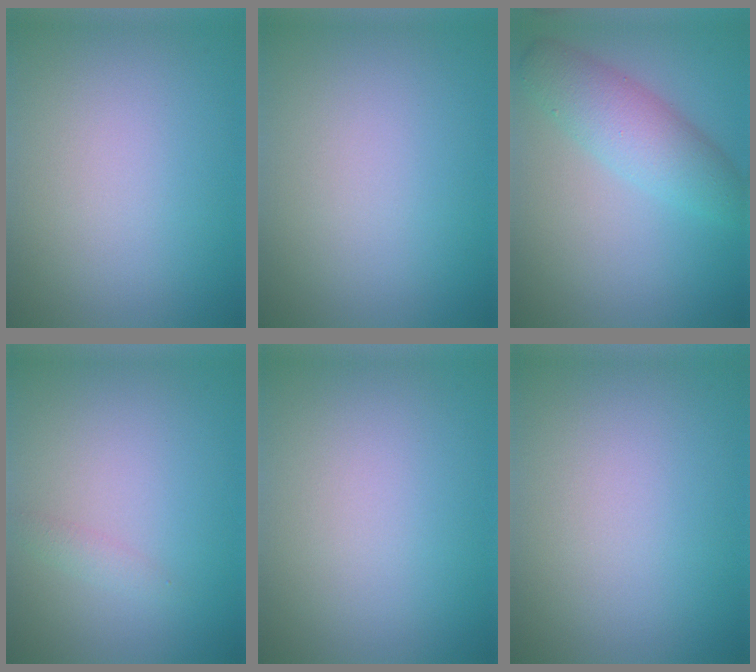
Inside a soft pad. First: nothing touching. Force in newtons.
{"total": 0.0}
{"total": 4.6, "press": 4.6, "slide": 0.1}
{"total": 0.9, "press": 0.9, "slide": 0.1}
{"total": 0.0}
{"total": 0.0}